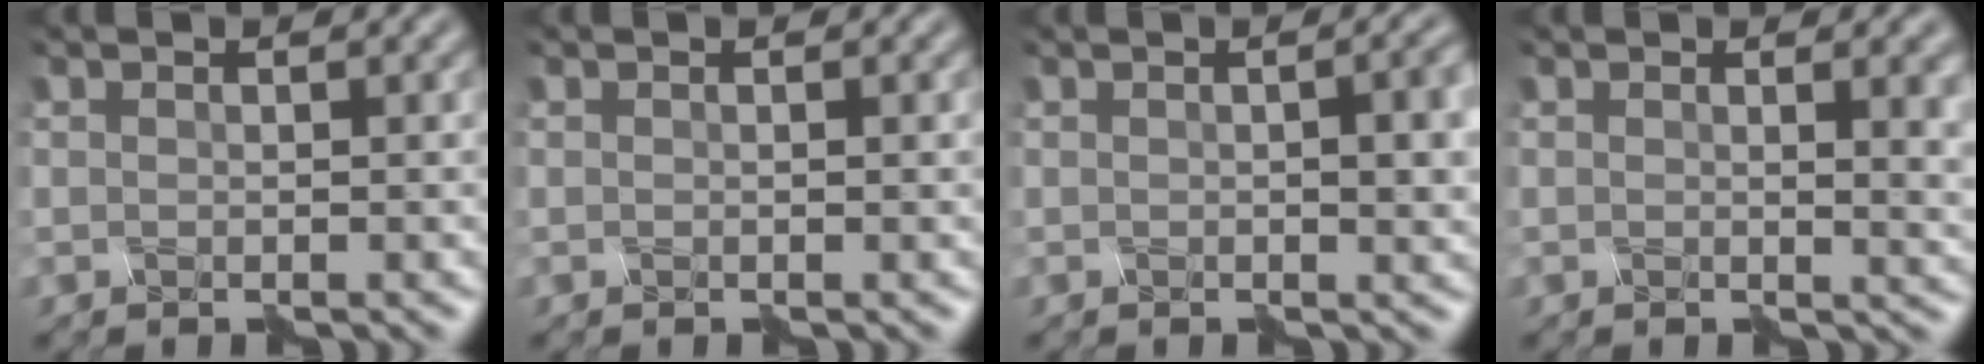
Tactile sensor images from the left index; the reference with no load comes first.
{"total": 0.0}
{"total": 3.1, "force": [-0.4, 0.5, 3.1], "torque": [-0.033, 0.000, -0.001]}
{"total": 3.5, "force": [1.4, 1.3, 3.0], "torque": [-0.019, 0.000, 0.022]}